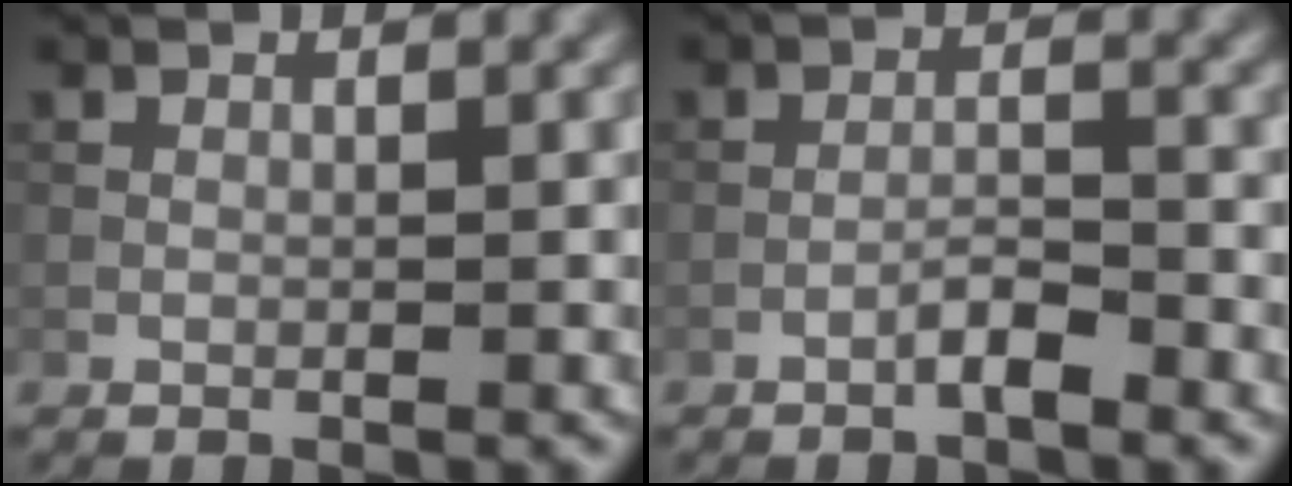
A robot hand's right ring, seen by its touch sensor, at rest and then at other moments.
{"total": 1.9, "force": [-1.3, 0.3, 1.3], "torque": [-0.021, 0.008, -0.027]}